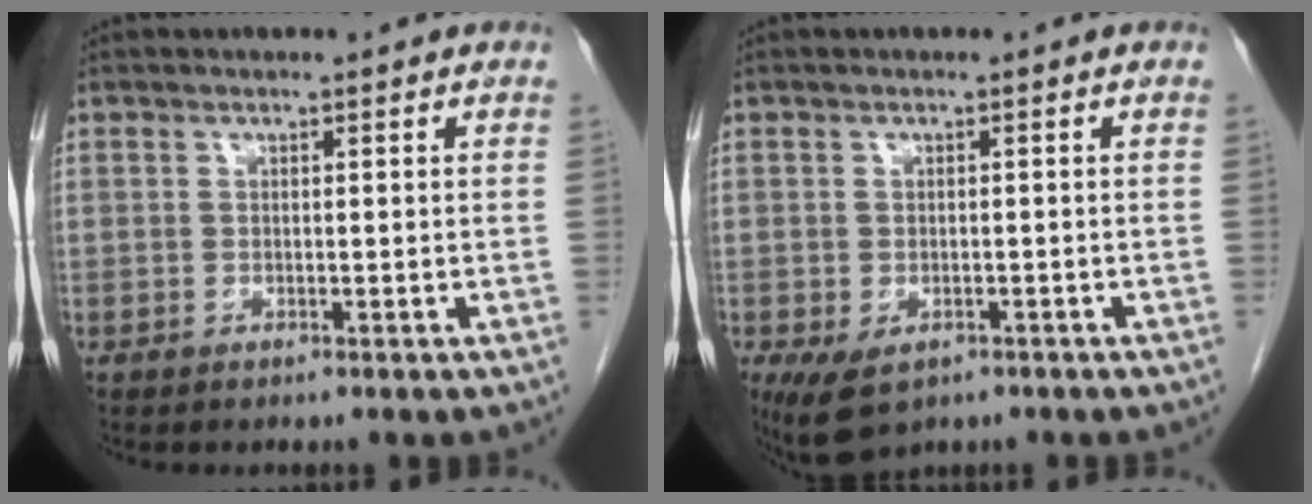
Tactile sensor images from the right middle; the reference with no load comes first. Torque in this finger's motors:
{"motor_torque": [1.23, -0.91, 0.34, 0.07]}